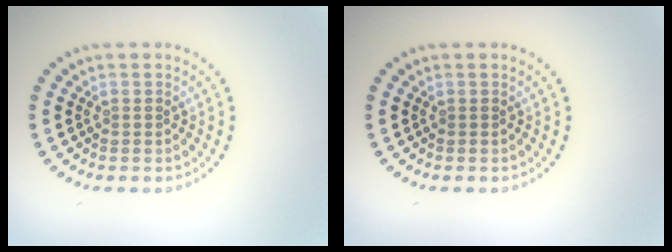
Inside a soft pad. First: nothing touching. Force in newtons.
{"total": 0.0}